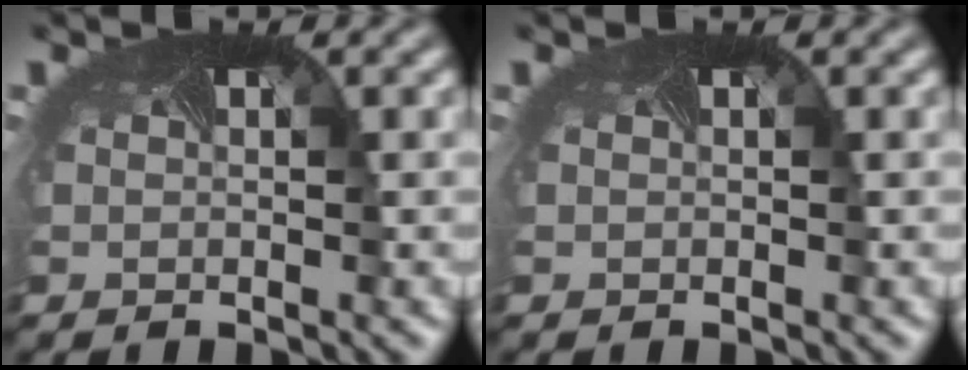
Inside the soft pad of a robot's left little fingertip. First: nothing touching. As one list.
[{"total": 0.0}]